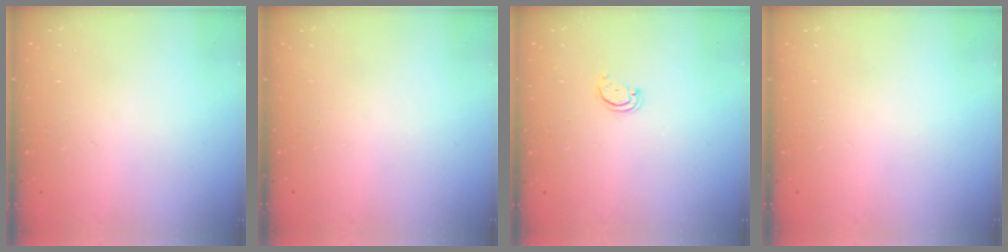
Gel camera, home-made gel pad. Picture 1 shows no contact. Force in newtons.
{"total": 0.0}
{"total": 2.2, "press": 2.1, "slide": 0.4}
{"total": 0.0}